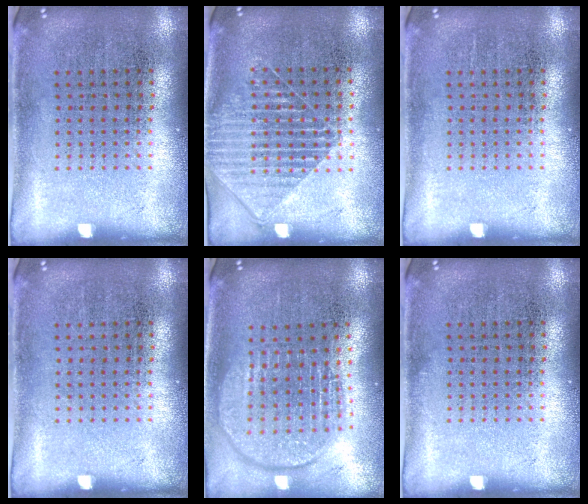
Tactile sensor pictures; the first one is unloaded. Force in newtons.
{"total": 1.4, "press": 1.2, "slide": 0.8}
{"total": 0.0}
{"total": 0.0}
{"total": 1.8, "press": 1.5, "slide": 1.0}
{"total": 0.0}